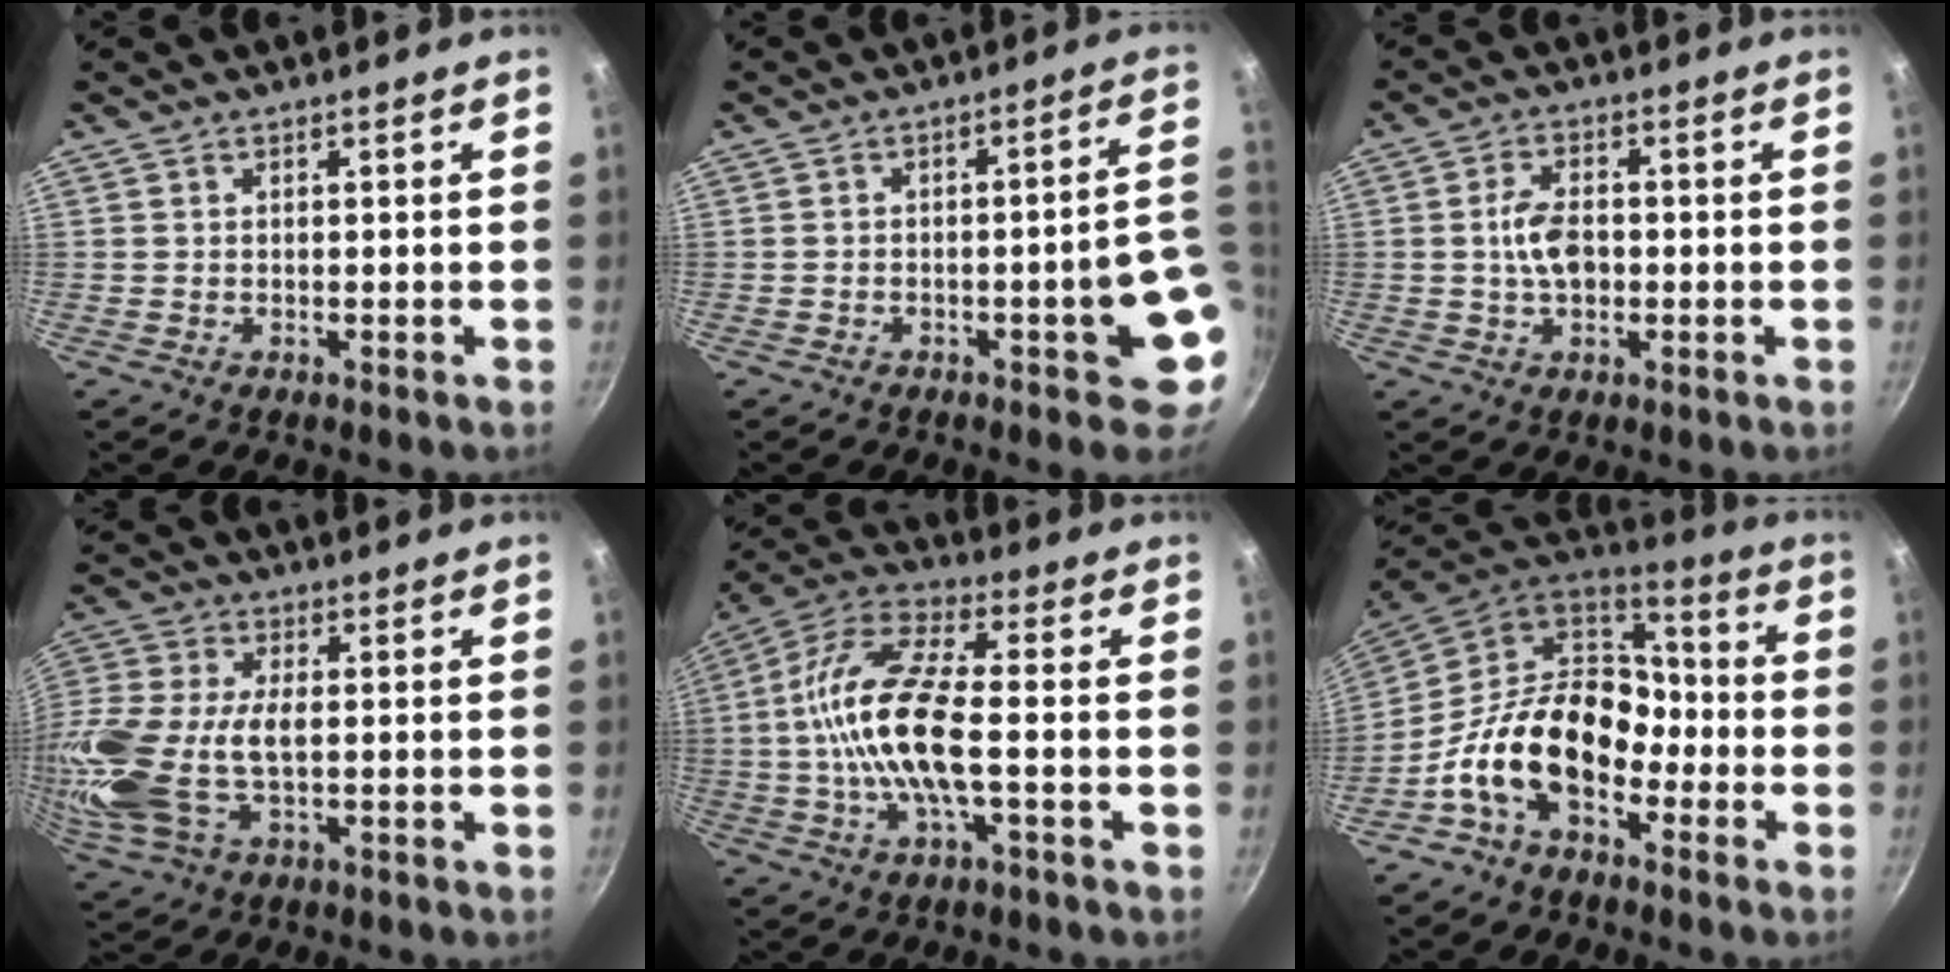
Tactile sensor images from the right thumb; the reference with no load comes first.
{"total": 10.0, "force": [-2.1, 2.9, 9.4], "torque": [-0.089, 0.029, -0.023]}
{"total": 6.3, "force": [-0.4, 3.7, 5.1], "torque": [-0.085, 0.012, -0.013]}
{"total": 19.6, "force": [-1.3, 10.8, 16.4], "torque": [-0.381, 0.002, -0.030]}
{"total": 16.1, "force": [-1.4, 5.5, 15.0], "torque": [-0.296, 0.033, -0.045]}
{"total": 18.6, "force": [-6.0, 12.2, 12.7], "torque": [-0.187, 0.059, -0.127]}